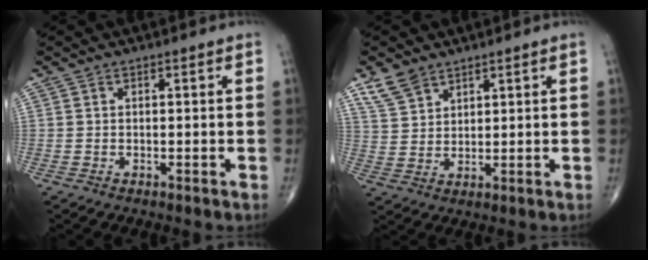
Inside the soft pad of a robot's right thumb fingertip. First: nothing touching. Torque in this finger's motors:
{"motor_torque": [-0.02, 0.03, 0.57, 0.58, 0.00]}